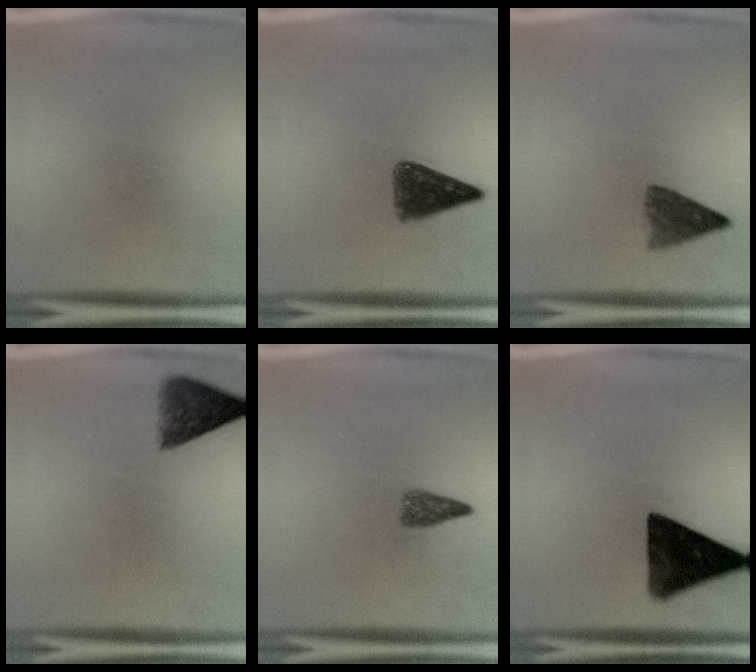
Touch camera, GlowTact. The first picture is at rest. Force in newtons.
{"total": 6.2}
{"total": 4.2}
{"total": 5.7}
{"total": 2.3}
{"total": 13.7}